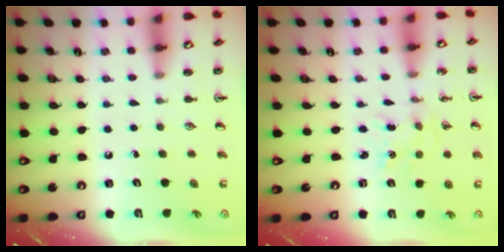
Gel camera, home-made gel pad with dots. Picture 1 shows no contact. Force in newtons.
{"total": 1.5, "press": 1.4, "slide": 0.4}